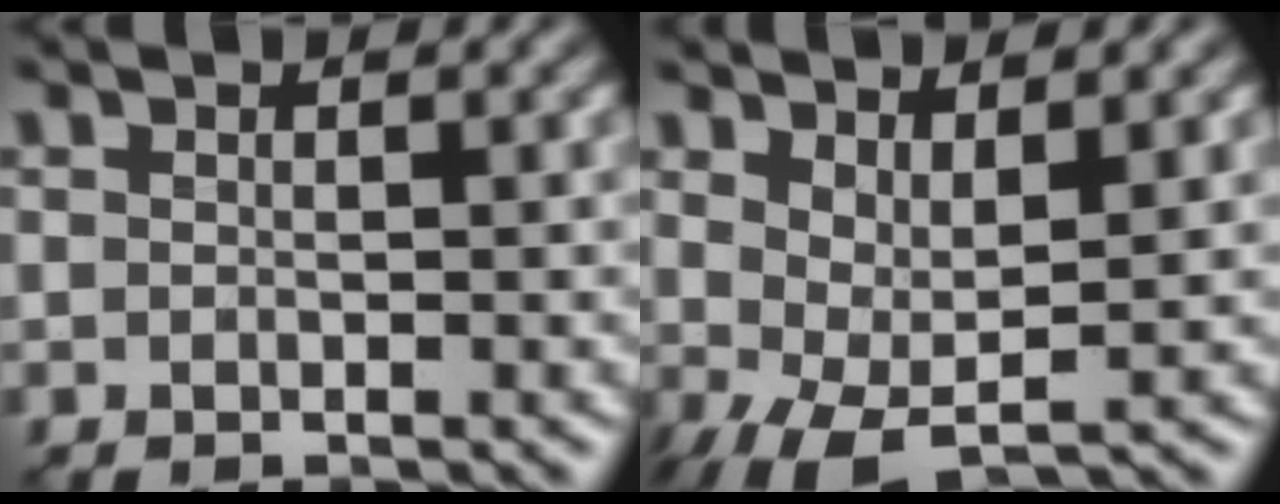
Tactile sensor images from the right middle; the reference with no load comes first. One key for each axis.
{"total": 4.7, "fx": 0.6, "fy": 1.8, "fz": 4.3, "tx": -0.086, "ty": -0.012, "tz": 0.018}